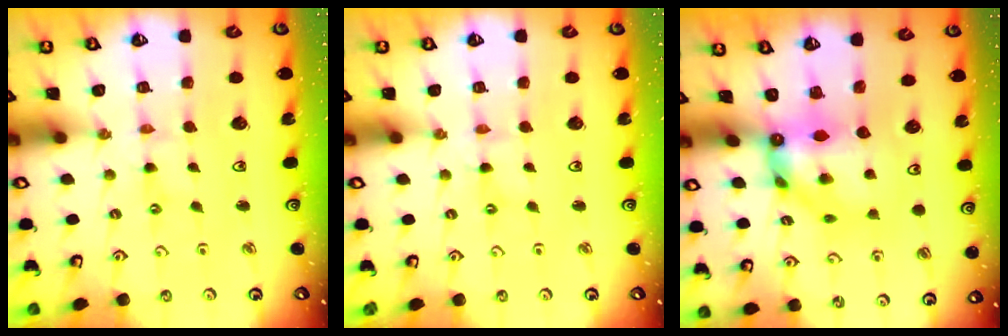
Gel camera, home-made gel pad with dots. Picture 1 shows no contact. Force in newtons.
{"total": 0.0}
{"total": 8.3, "press": 8.3, "slide": 0.8}